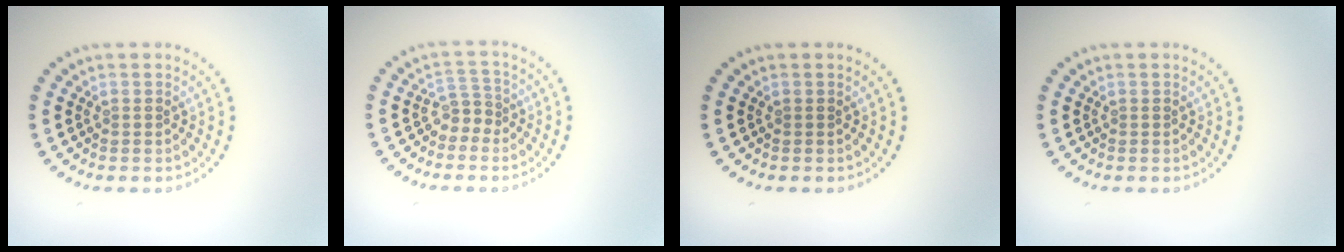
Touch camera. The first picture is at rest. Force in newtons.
{"total": 1.8, "press": 1.3, "slide": 1.3}
{"total": 0.0}
{"total": 0.0}